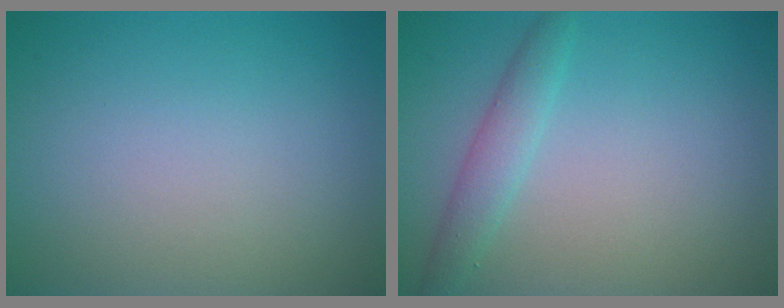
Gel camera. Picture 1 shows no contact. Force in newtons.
{"total": 2.2, "press": 2.2, "slide": 0.0}